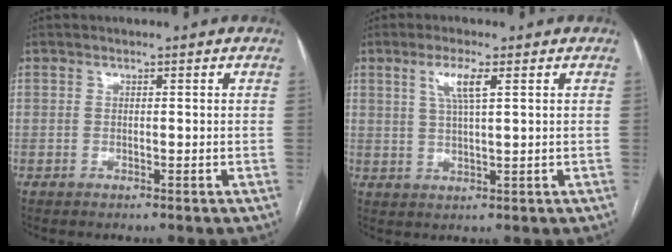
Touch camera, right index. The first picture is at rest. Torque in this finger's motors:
{"motor_torque": [0.46, 0.38, 0.29, 0.09]}